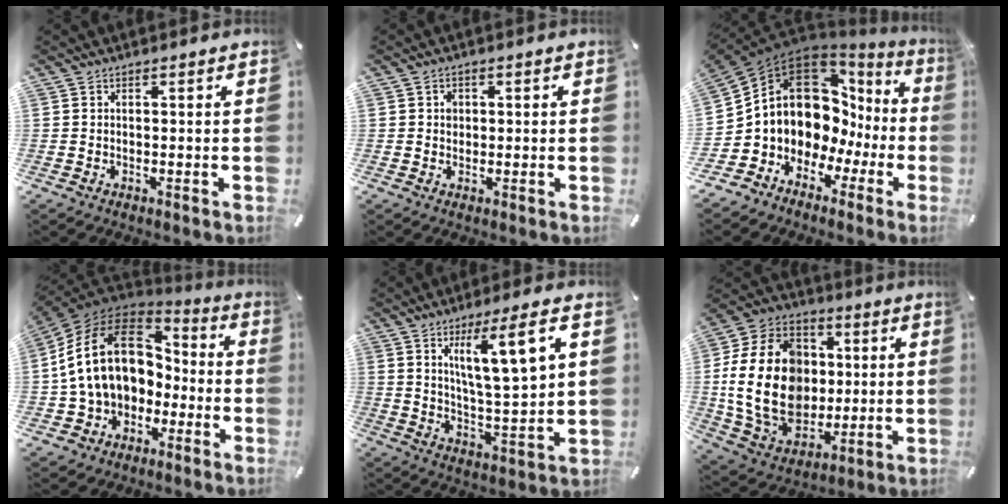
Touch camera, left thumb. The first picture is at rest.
{"total": 2.0, "force": [0.2, 1.8, 0.8], "torque": [-0.010, 0.004, -0.002]}
{"total": 10.6, "force": [4.5, 8.8, 3.9], "torque": [-0.081, -0.078, 0.094]}
{"total": 19.0, "force": [2.5, 14.5, 12.0], "torque": [-0.245, 0.007, 0.045]}
{"total": 13.0, "force": [6.7, 2.5, 10.9], "torque": [-0.184, -0.019, 0.105]}
{"total": 23.9, "force": [0.4, 18.5, 15.1], "torque": [-0.313, 0.011, 0.018]}